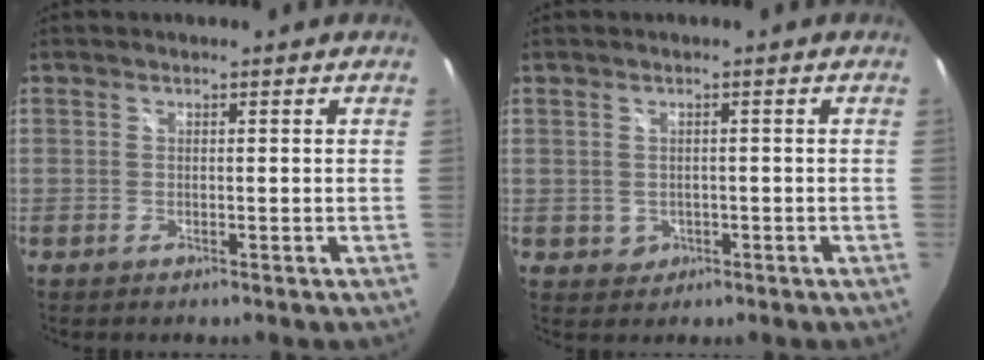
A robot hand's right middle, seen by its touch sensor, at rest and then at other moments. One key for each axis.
{"total": 2.2, "fx": -0.3, "fy": 2.1, "fz": 0.7, "tx": -0.014, "ty": 0.001, "tz": 0.003}